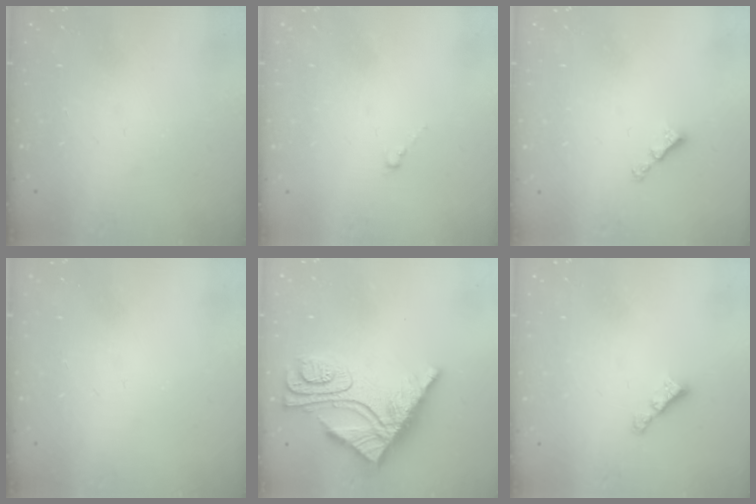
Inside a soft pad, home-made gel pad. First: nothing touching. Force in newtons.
{"total": 0.8, "press": 0.7, "slide": 0.5}
{"total": 2.8, "press": 2.7, "slide": 0.5}
{"total": 0.0}
{"total": 12.9, "press": 12.8, "slide": 1.3}
{"total": 3.5, "press": 3.5, "slide": 0.6}